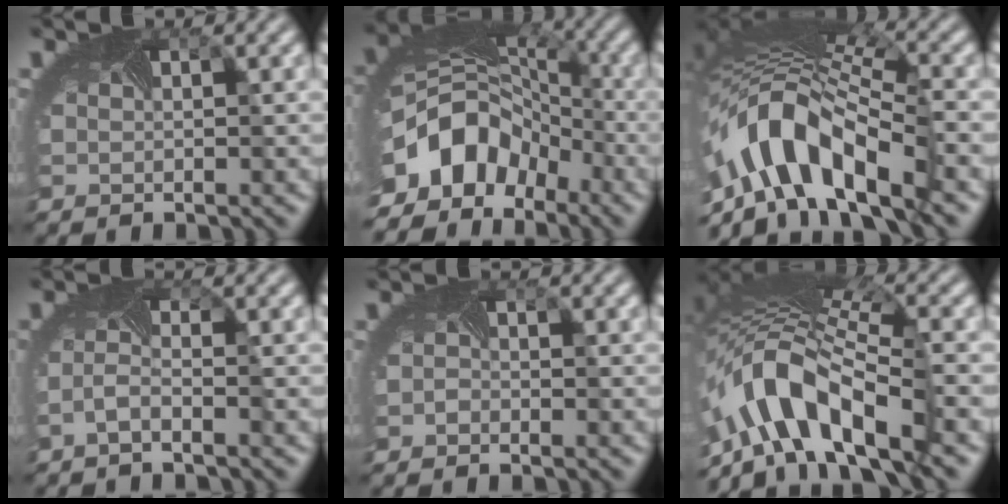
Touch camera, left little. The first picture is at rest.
{"total": 11.4, "force": [-5.9, 8.0, 5.7], "torque": [-0.123, -0.035, -0.104]}
{"total": 12.0, "force": [-4.5, 5.5, 9.7], "torque": [-0.181, 0.006, -0.082]}
{"total": 1.5, "force": [-1.2, -0.2, 1.0], "torque": [-0.032, -0.002, -0.030]}
{"total": 0.7, "force": [-0.7, 0.0, -0.3], "torque": [-0.003, -0.007, -0.015]}
{"total": 11.1, "force": [-5.1, 4.4, 8.8], "torque": [-0.168, 0.008, -0.101]}